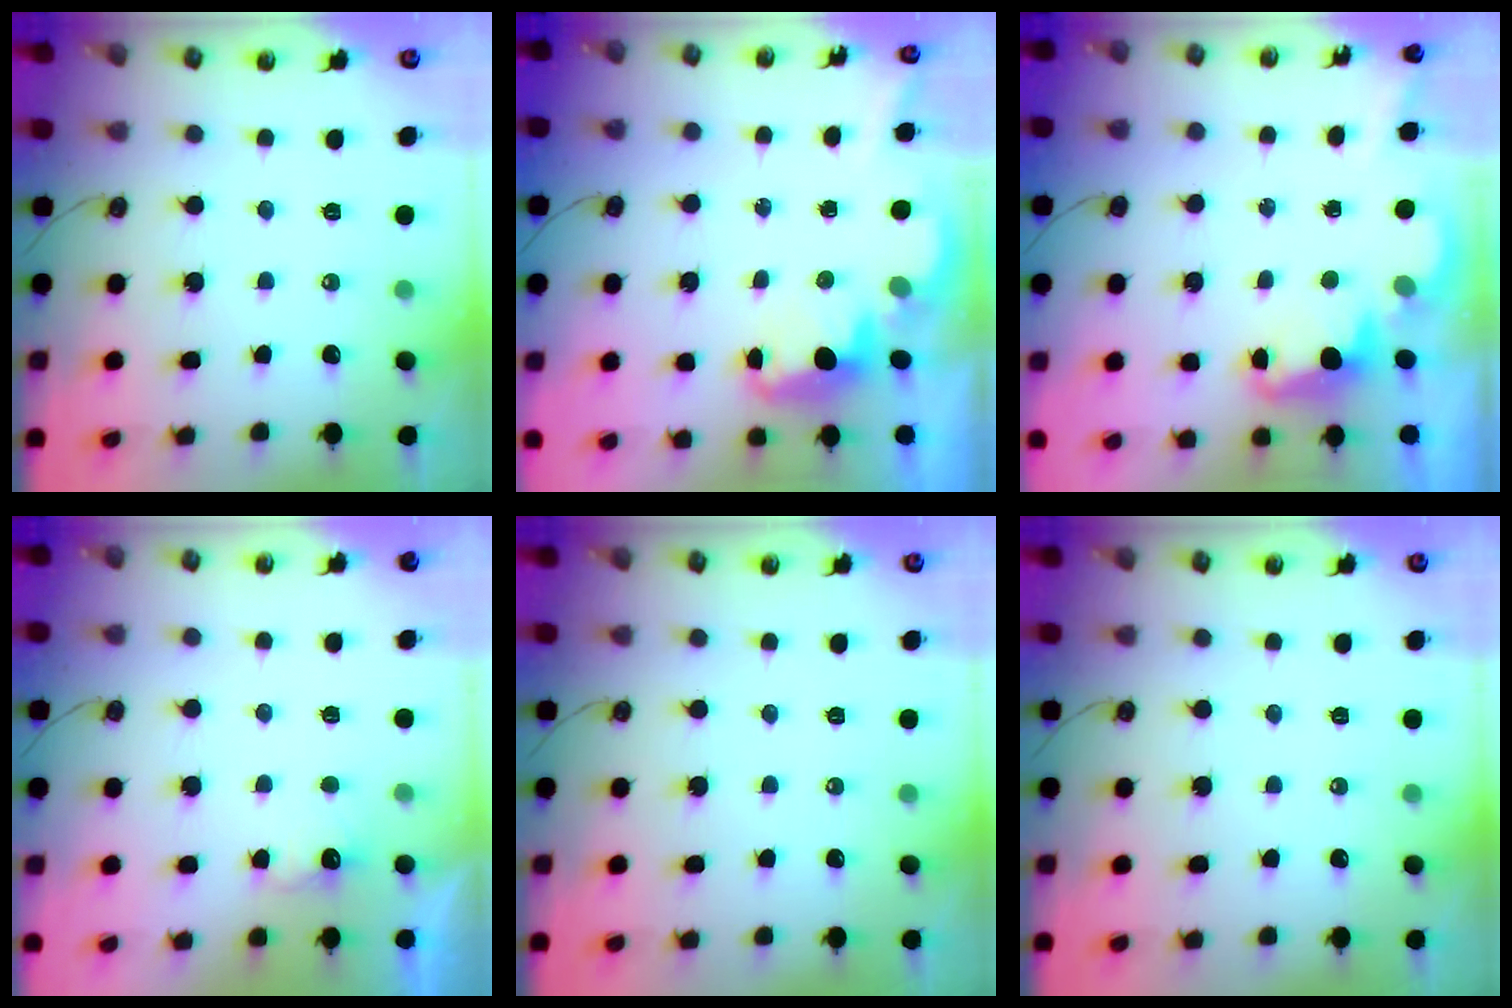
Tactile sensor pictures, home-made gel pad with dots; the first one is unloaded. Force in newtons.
{"total": 2.6, "press": 2.6, "slide": 0.4}
{"total": 2.4, "press": 2.4, "slide": 0.5}
{"total": 4.0, "press": 3.9, "slide": 1.0}
{"total": 0.0}
{"total": 0.0}